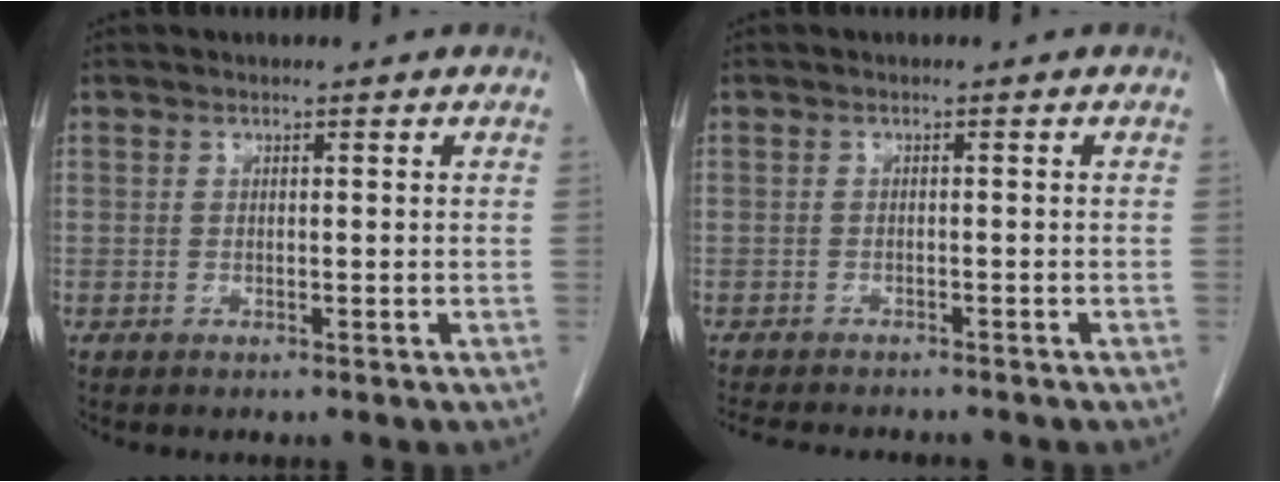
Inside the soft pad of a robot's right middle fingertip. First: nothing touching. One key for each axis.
{"total": 7.6, "fx": -6.9, "fy": 1.5, "fz": 2.9, "tx": -0.040, "ty": -0.007, "tz": -0.098}